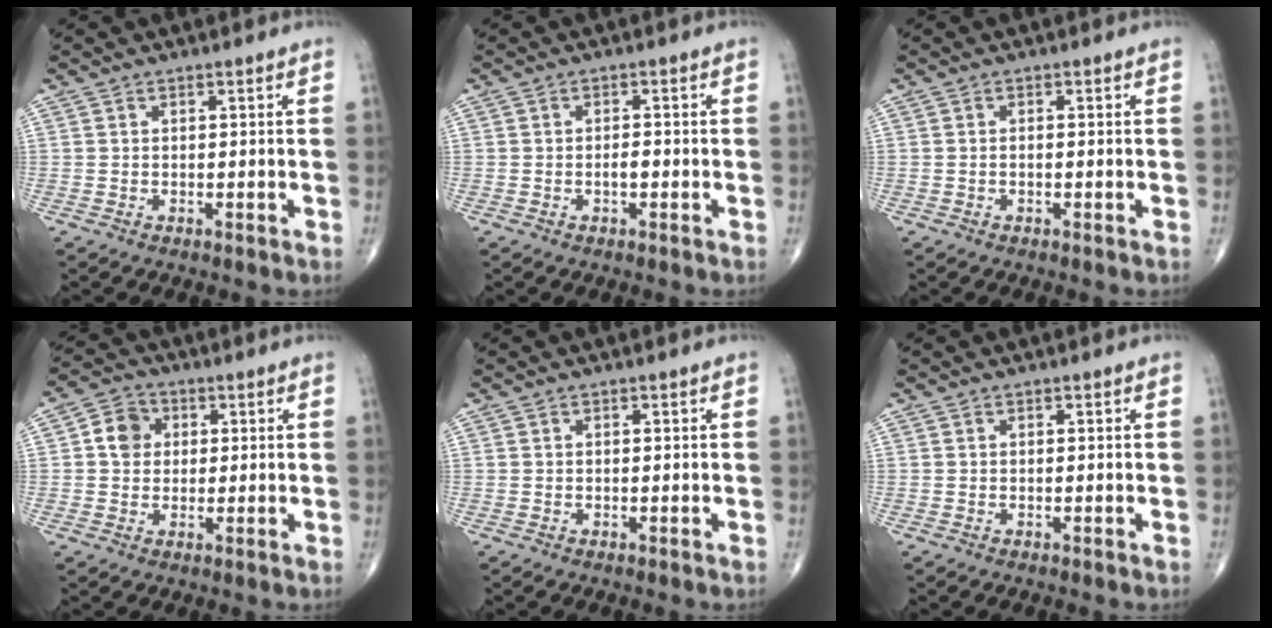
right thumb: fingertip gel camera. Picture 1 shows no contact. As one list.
[{"total": 1.6, "force": [-0.5, 0.7, 1.4], "torque": [-0.022, 0.004, -0.010]}, {"total": 0.6, "force": [-0.2, 0.3, 0.5], "torque": [-0.012, 0.002, -0.003]}, {"total": 5.7, "force": [0.9, 4.9, 2.8], "torque": [-0.032, 0.008, 0.007]}, {"total": 0.0}, {"total": 0.0}]